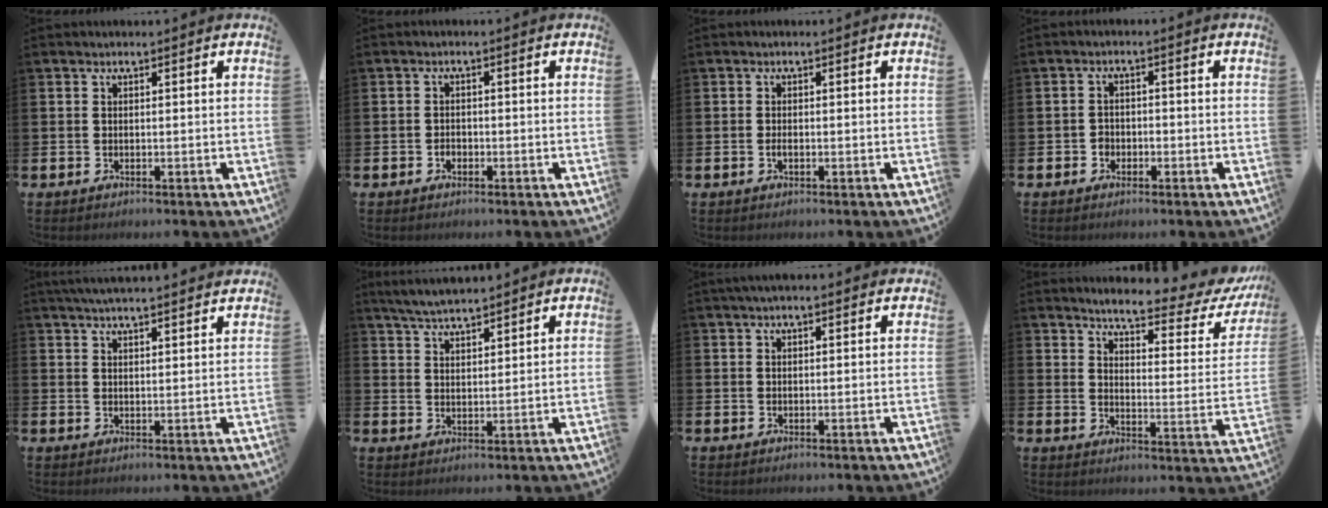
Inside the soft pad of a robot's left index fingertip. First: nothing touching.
{"total": 1.2, "force": [-0.6, 1.0, 0.5], "torque": [-0.009, 0.002, -0.014]}
{"total": 0.8, "force": [-0.3, 0.4, 0.7], "torque": [-0.019, 0.002, -0.004]}
{"total": 1.8, "force": [-1.0, 1.5, 0.4], "torque": [-0.008, 0.003, -0.022]}
{"total": 4.1, "force": [4.0, -0.1, 0.9], "torque": [-0.021, -0.013, 0.072]}
{"total": 4.7, "force": [4.6, 0.4, 0.9], "torque": [-0.026, -0.019, 0.084]}
{"total": 1.6, "force": [1.3, 0.3, 0.8], "torque": [-0.005, 0.001, 0.021]}
{"total": 4.9, "force": [4.2, 0.9, 2.2], "torque": [-0.050, -0.037, 0.060]}